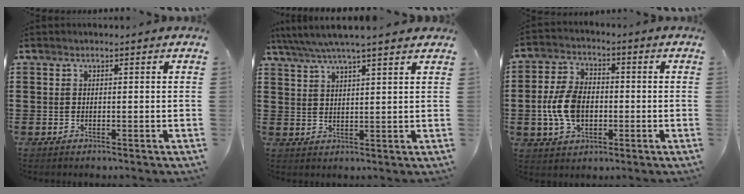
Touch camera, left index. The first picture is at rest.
{"total": 5.0, "force": [4.2, 0.2, 2.7], "torque": [-0.064, -0.013, 0.073]}
{"total": 8.2, "force": [-1.3, 5.3, 6.1], "torque": [-0.152, 0.005, -0.031]}